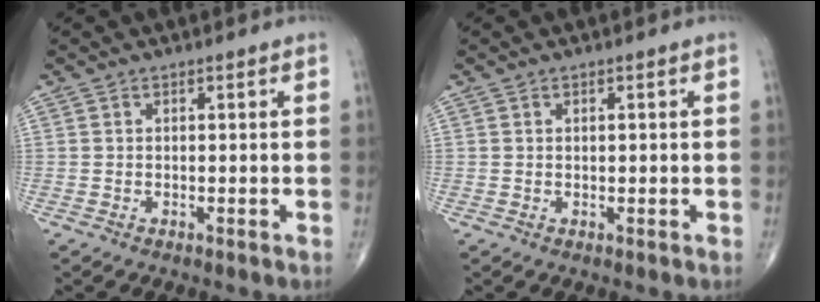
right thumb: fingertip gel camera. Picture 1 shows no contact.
{"total": 0.6, "force": [0.2, 0.3, 0.5], "torque": [-0.008, -0.001, 0.003]}